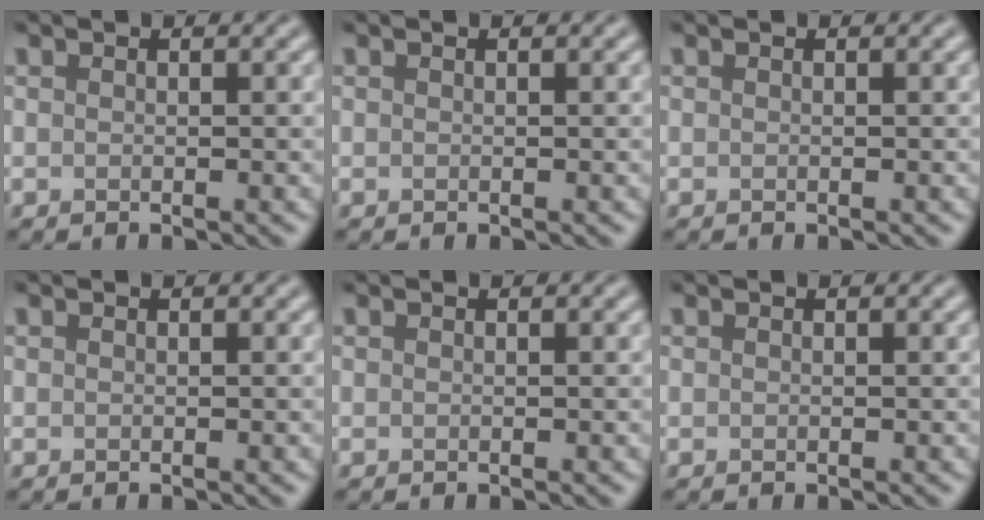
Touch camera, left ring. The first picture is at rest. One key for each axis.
{"total": 0.0}
{"total": 0.0}
{"total": 0.0}
{"total": 0.0}
{"total": 0.0}